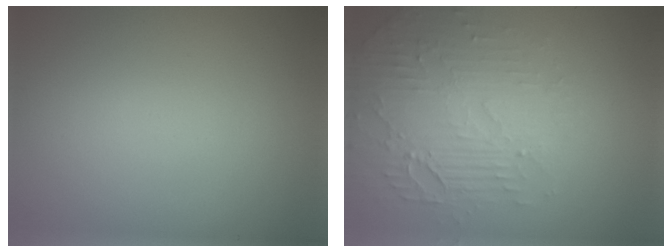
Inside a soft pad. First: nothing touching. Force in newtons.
{"total": 5.7, "press": 3.3, "slide": 4.6}